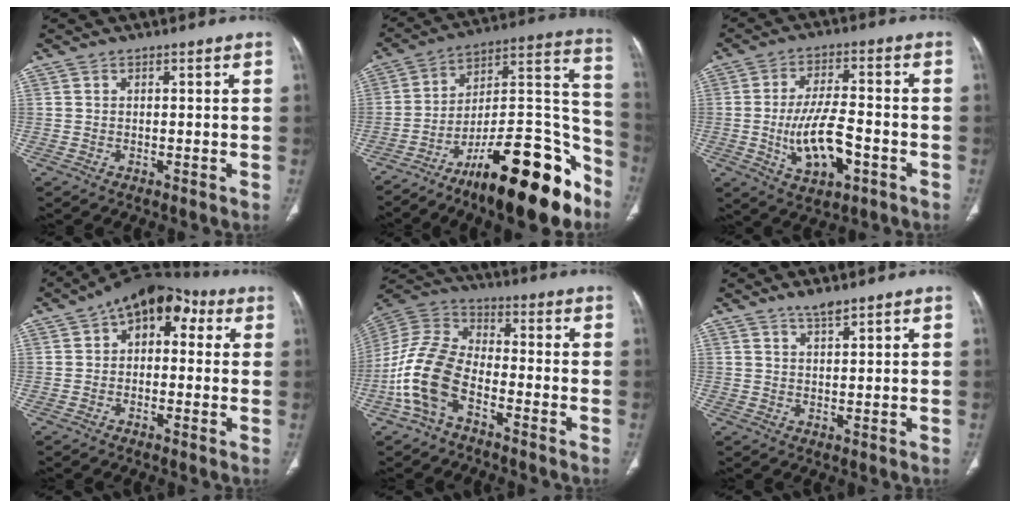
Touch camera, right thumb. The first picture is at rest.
{"total": 25.2, "force": [-15.9, 7.6, 18.0], "torque": [-0.208, 0.113, -0.248]}
{"total": 11.6, "force": [-3.2, 5.1, 9.9], "torque": [-0.175, 0.015, -0.053]}
{"total": 10.7, "force": [3.2, 6.8, 7.7], "torque": [-0.064, 0.031, 0.034]}
{"total": 12.9, "force": [-5.5, 6.8, 9.5], "torque": [-0.206, 0.044, -0.116]}
{"total": 2.5, "force": [2.1, 0.2, 1.3], "torque": [-0.019, -0.010, 0.041]}